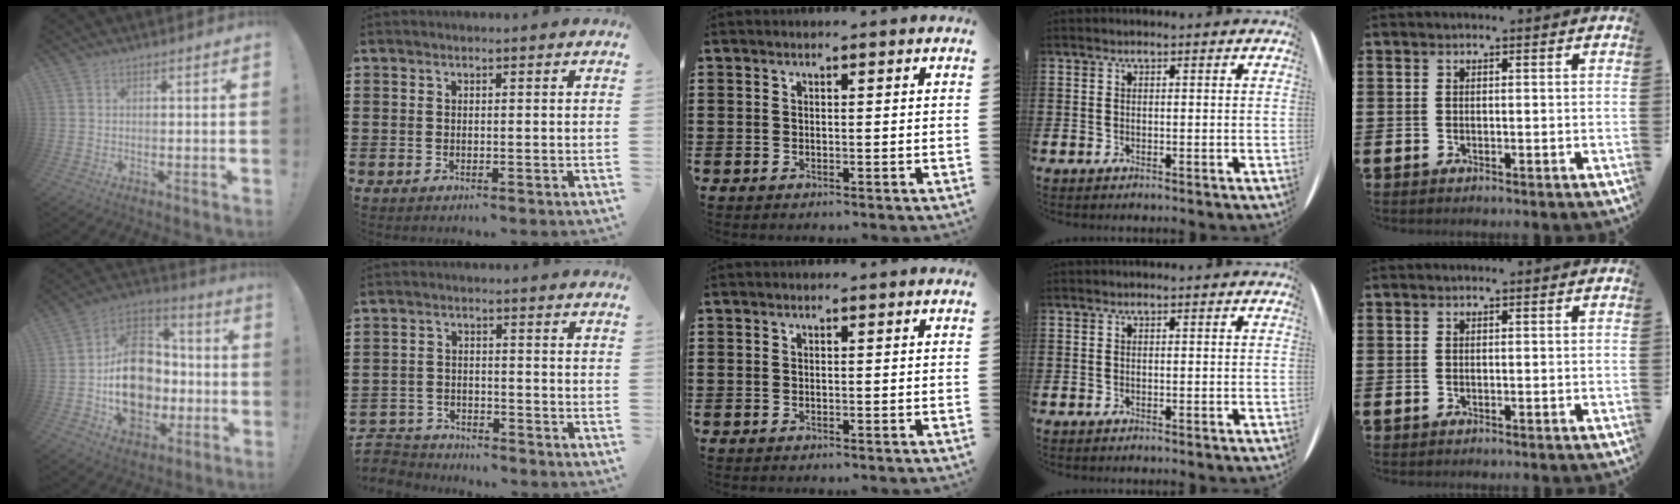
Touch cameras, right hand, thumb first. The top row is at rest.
{"thumb": {"total": 20.2, "force": [-3.3, 15.3, 12.7], "torque": [-0.197, 0.032, -0.040]}, "index": {"total": 3.8, "force": [-3.7, 0.8, -0.3], "torque": [-0.012, -0.002, -0.084]}}